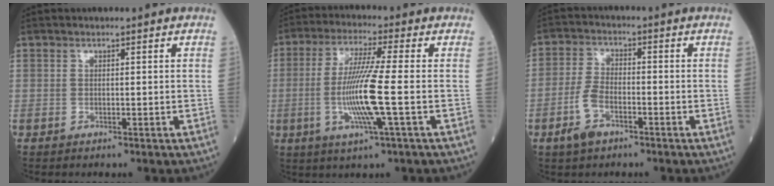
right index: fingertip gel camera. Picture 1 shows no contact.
{"total": 10.1, "force": [-1.7, -0.7, 10.0], "torque": [-0.203, -0.011, -0.037]}
{"total": 5.3, "force": [-2.7, 2.4, 3.9], "torque": [-0.091, 0.000, -0.051]}